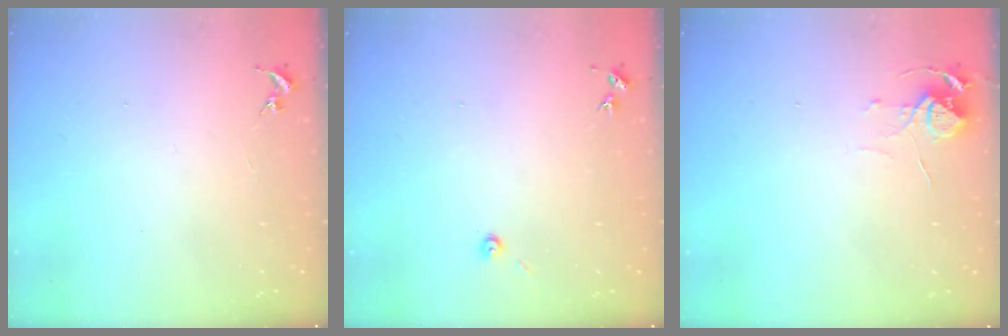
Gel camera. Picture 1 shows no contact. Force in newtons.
{"total": 3.1, "press": 3.1, "slide": 0.3}
{"total": 6.1, "press": 6.1, "slide": 0.4}